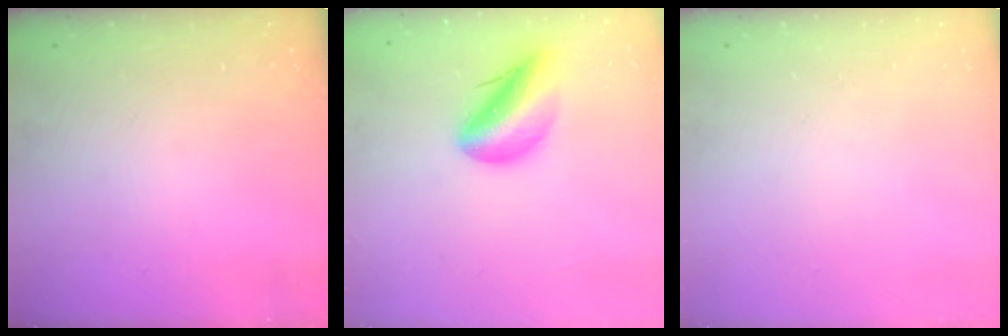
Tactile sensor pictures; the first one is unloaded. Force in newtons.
{"total": 12.4, "press": 11.8, "slide": 3.8}
{"total": 0.0}